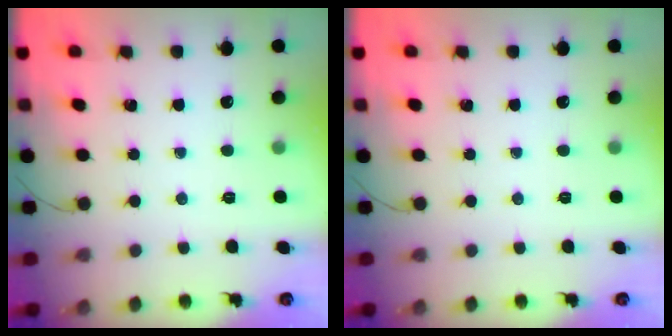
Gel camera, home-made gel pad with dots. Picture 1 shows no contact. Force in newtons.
{"total": 0.0}